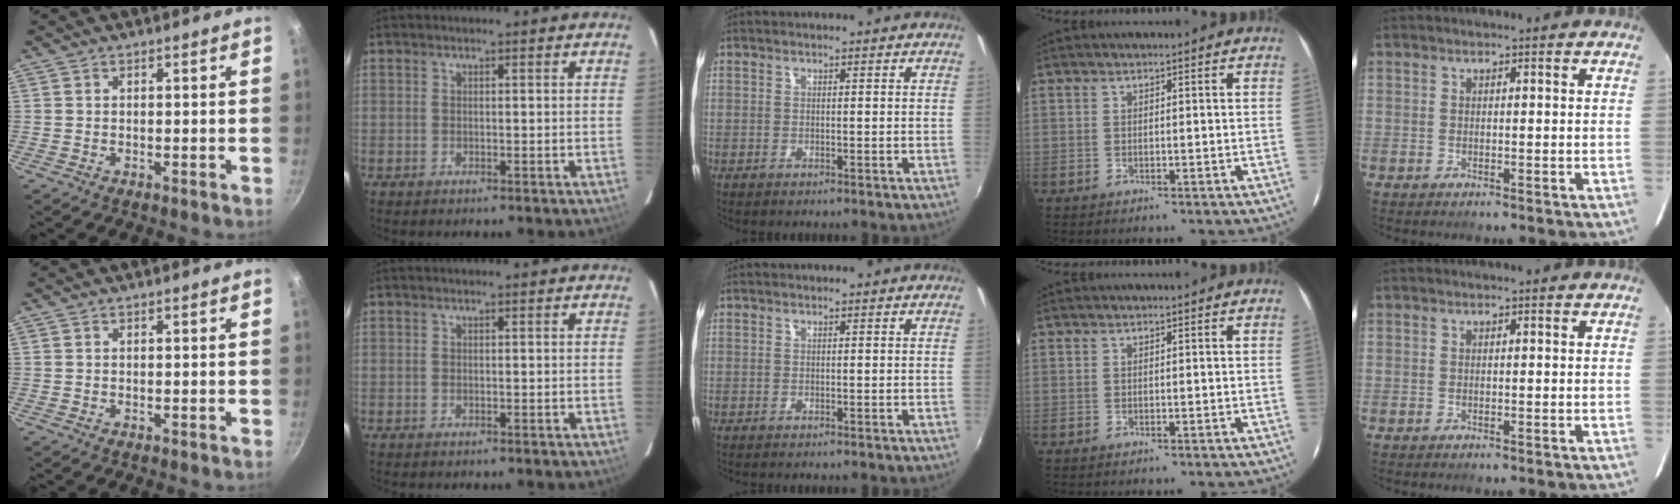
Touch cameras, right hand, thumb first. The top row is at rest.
{}